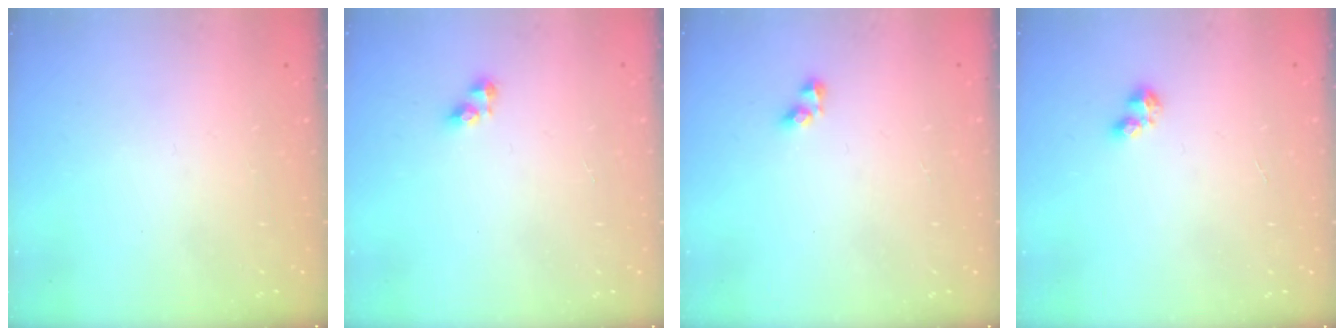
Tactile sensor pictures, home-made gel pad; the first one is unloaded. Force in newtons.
{"total": 3.7, "press": 3.7, "slide": 0.4}
{"total": 3.5, "press": 3.5, "slide": 0.3}
{"total": 2.4, "press": 2.4, "slide": 0.4}